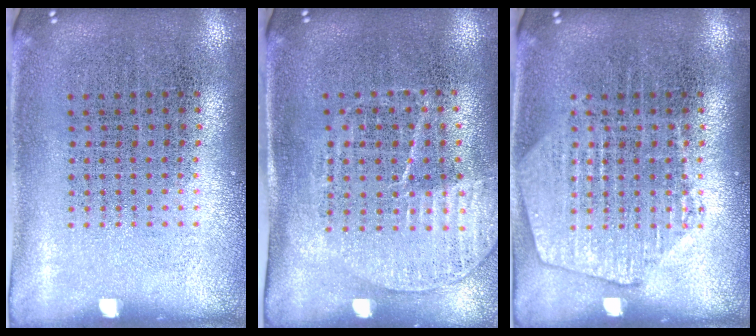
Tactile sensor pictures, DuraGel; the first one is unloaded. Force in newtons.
{"total": 1.5, "press": 1.3, "slide": 0.8}
{"total": 2.0, "press": 2.0, "slide": 0.3}